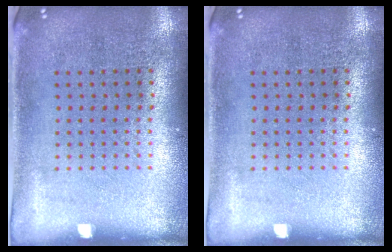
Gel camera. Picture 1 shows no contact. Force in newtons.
{"total": 0.0}